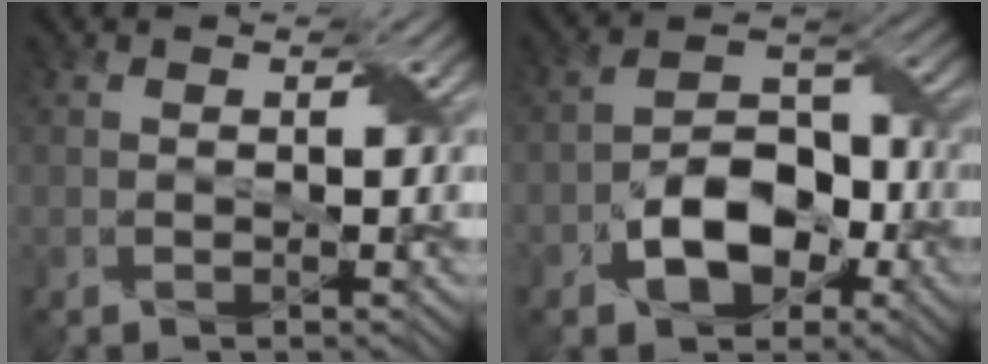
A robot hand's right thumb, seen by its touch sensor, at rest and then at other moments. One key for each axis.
{"total": 7.9, "fx": -3.8, "fy": 5.0, "fz": 4.8, "tx": -0.076, "ty": 0.002, "tz": -0.072}